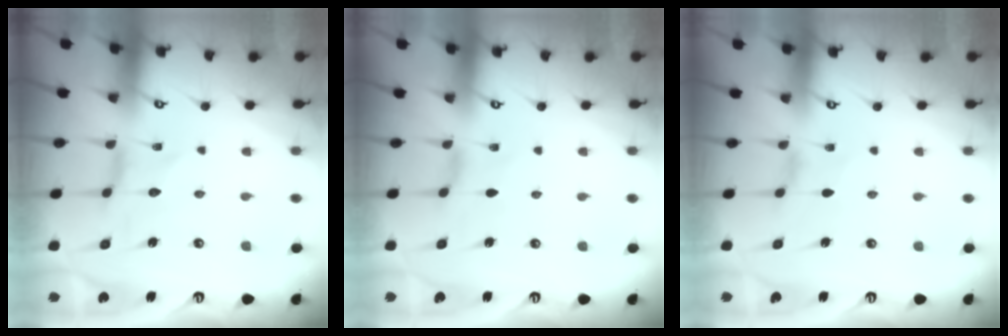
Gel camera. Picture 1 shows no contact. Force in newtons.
{"total": 0.8, "press": 0.8, "slide": 0.3}
{"total": 0.9, "press": 0.8, "slide": 0.4}